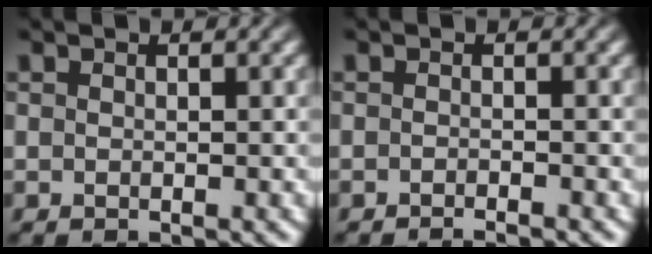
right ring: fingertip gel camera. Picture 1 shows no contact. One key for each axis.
{"total": 1.2, "fx": -1.2, "fy": 0.1, "fz": 0.1, "tx": -0.003, "ty": 0.002, "tz": -0.024}